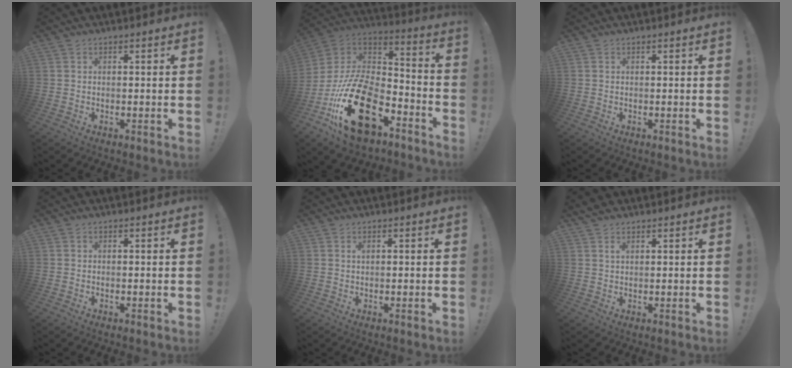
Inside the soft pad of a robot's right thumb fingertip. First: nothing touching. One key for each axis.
{"total": 27.6, "fx": -12.2, "fy": 15.2, "fz": 19.6, "tx": -0.377, "ty": 0.060, "tz": -0.196}
{"total": 0.0}
{"total": 0.0}
{"total": 0.6, "fx": 0.2, "fy": 0.0, "fz": 0.5, "tx": -0.006, "ty": -0.001, "tz": 0.002}
{"total": 2.1, "fx": 1.6, "fy": 0.9, "fz": 1.1, "tx": -0.019, "ty": -0.004, "tz": 0.028}